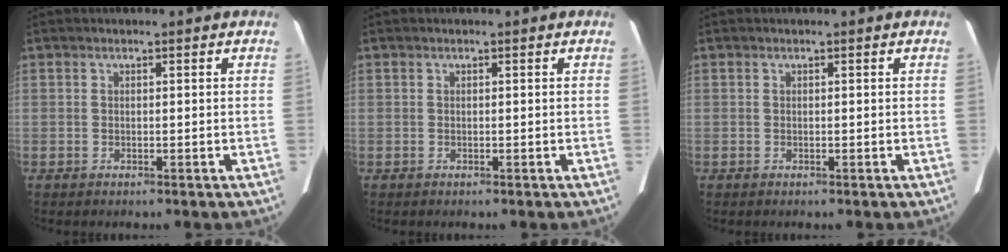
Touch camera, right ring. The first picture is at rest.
{"total": 0.0}
{"total": 0.0}